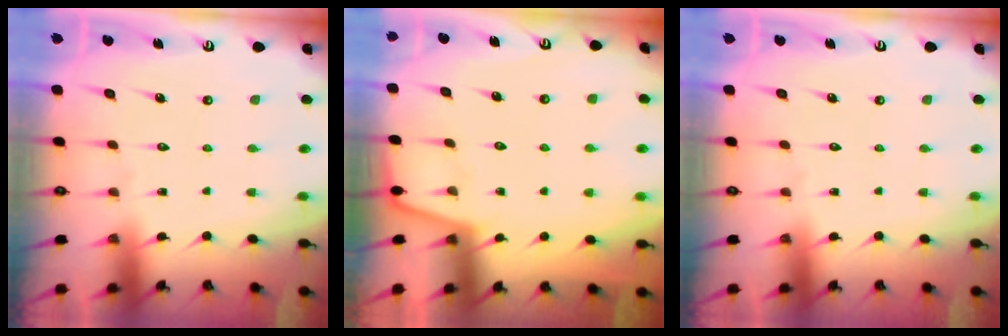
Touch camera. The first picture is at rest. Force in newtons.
{"total": 1.7, "press": 1.6, "slide": 0.3}
{"total": 0.0}